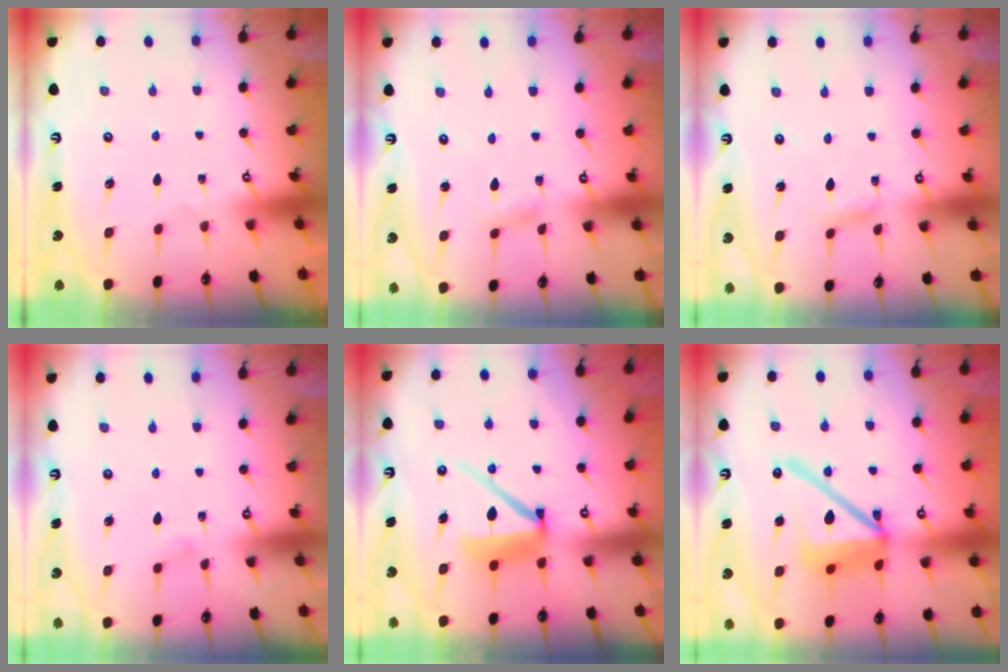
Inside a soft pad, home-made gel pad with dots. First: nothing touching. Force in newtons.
{"total": 3.0, "press": 3.0, "slide": 0.1}
{"total": 2.3, "press": 2.3, "slide": 0.2}
{"total": 4.0, "press": 3.9, "slide": 0.4}
{"total": 10.3, "press": 10.2, "slide": 1.1}
{"total": 16.6, "press": 16.5, "slide": 1.8}